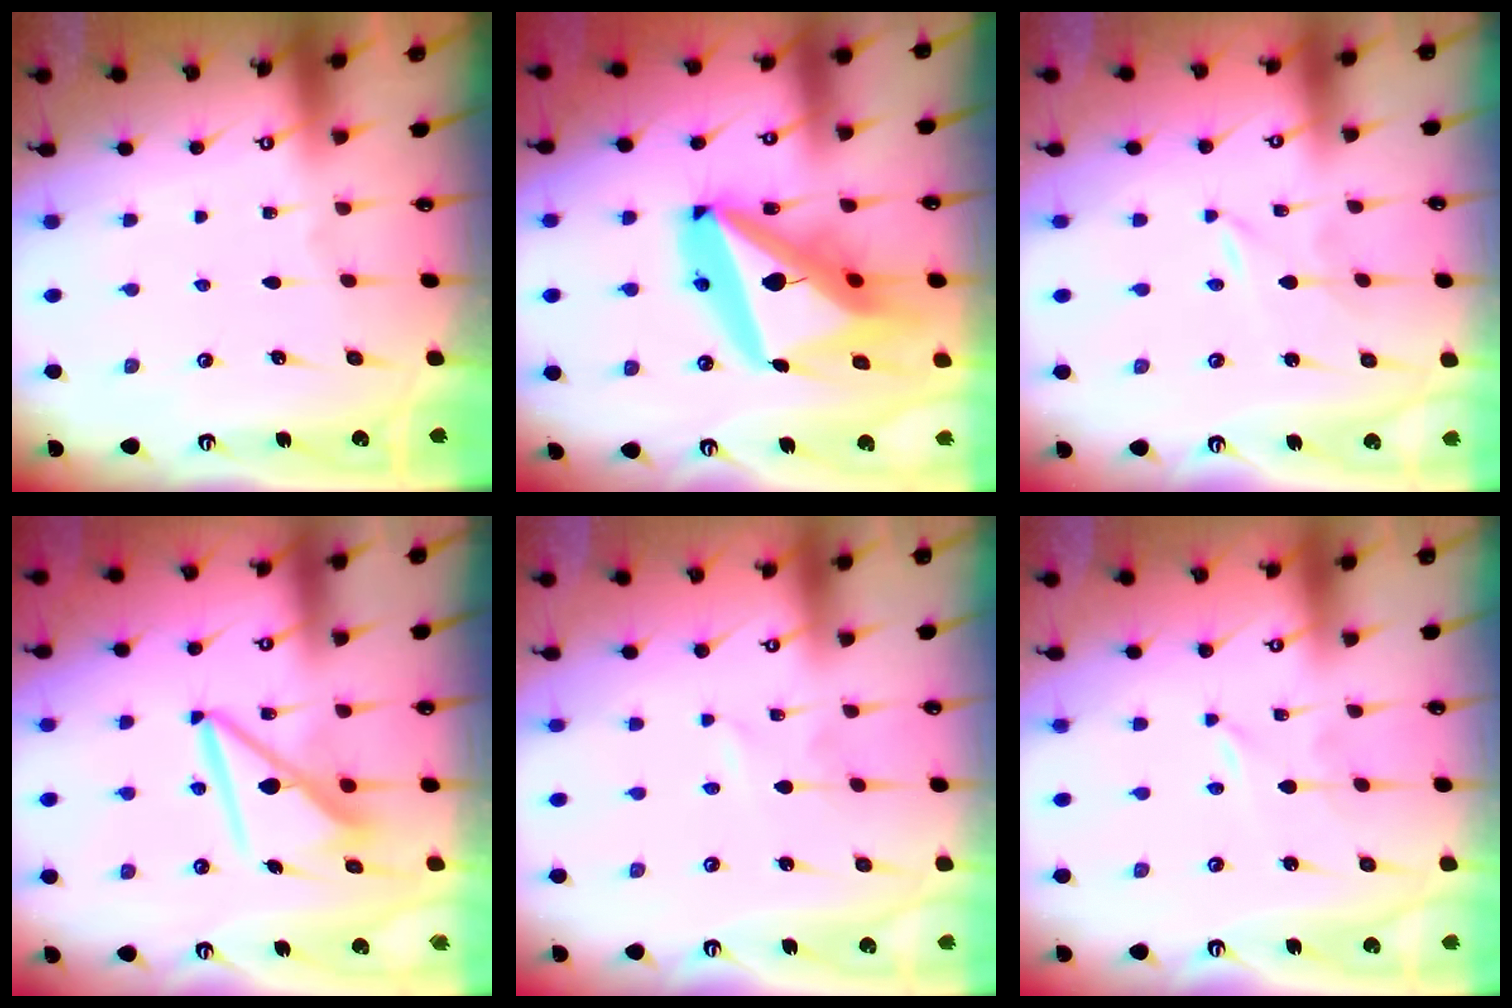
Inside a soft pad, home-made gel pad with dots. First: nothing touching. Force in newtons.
{"total": 23.0, "press": 22.9, "slide": 2.5}
{"total": 0.0}
{"total": 9.4, "press": 9.3, "slide": 0.7}
{"total": 0.0}
{"total": 0.0}